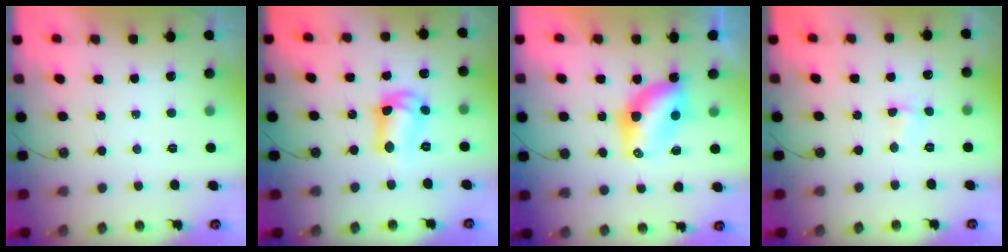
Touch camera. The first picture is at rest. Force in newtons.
{"total": 11.1, "press": 10.4, "slide": 3.9}
{"total": 7.7, "press": 7.6, "slide": 0.7}
{"total": 1.6, "press": 1.4, "slide": 0.6}